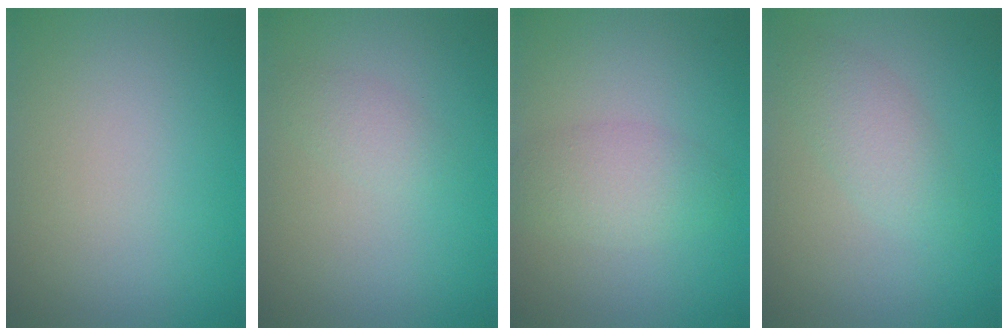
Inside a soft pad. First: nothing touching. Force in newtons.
{"total": 1.3, "press": 1.3, "slide": 0.0}
{"total": 2.8, "press": 2.8, "slide": 0.1}
{"total": 2.5, "press": 2.5, "slide": 0.0}